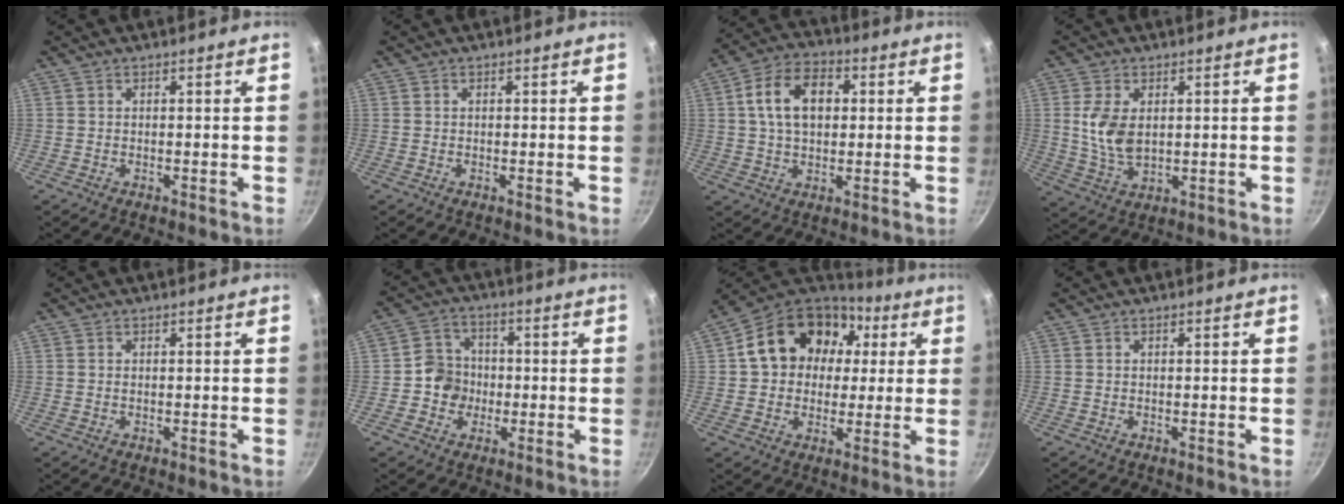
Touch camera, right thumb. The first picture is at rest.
{"total": 0.0}
{"total": 11.9, "force": [2.1, 7.9, 8.6], "torque": [-0.126, 0.018, 0.026]}
{"total": 7.8, "force": [1.3, 4.7, 6.1], "torque": [-0.120, -0.013, 0.030]}
{"total": 0.0}
{"total": 6.8, "force": [-1.1, 6.3, 2.3], "torque": [-0.002, 0.019, -0.034]}
{"total": 18.8, "force": [4.4, 14.7, 11.0], "torque": [-0.161, 0.031, 0.063]}
{"total": 0.0}